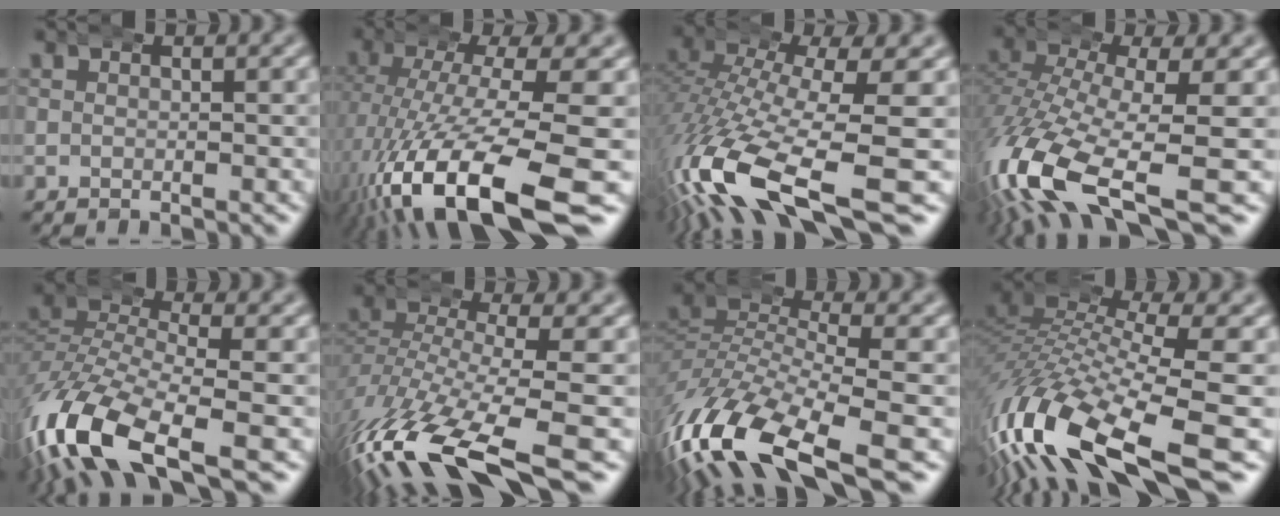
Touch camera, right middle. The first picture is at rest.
{"total": 12.5, "force": [-5.4, 4.7, 10.2], "torque": [-0.206, -0.047, -0.059]}
{"total": 10.7, "force": [-5.4, 4.3, 8.2], "torque": [-0.186, -0.045, -0.065]}
{"total": 10.1, "force": [-5.2, 4.4, 7.5], "torque": [-0.188, -0.052, -0.063]}
{"total": 9.2, "force": [-4.2, 4.5, 6.8], "torque": [-0.165, -0.034, -0.056]}
{"total": 9.5, "force": [-5.8, 3.0, 6.9], "torque": [-0.160, -0.045, -0.075]}
{"total": 10.2, "force": [-4.4, 5.0, 7.7], "torque": [-0.186, -0.046, -0.052]}
{"total": 11.2, "force": [-4.5, 5.3, 8.7], "torque": [-0.200, -0.035, -0.059]}